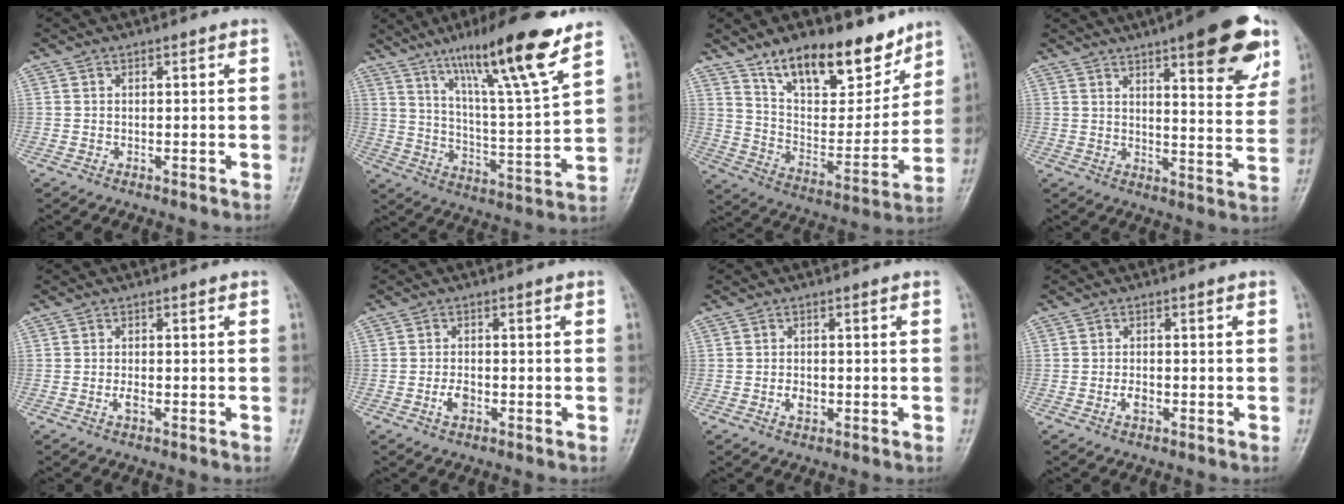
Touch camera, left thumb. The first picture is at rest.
{"total": 19.5, "force": [12.5, 2.1, 14.8], "torque": [-0.225, -0.061, 0.208]}
{"total": 19.6, "force": [13.8, 8.7, 10.9], "torque": [-0.115, -0.082, 0.235]}
{"total": 18.4, "force": [10.3, 5.1, 14.3], "torque": [-0.150, -0.041, 0.135]}
{"total": 1.4, "force": [-0.4, 0.6, 1.2], "torque": [-0.020, 0.000, -0.009]}
{"total": 2.5, "force": [-1.0, 1.4, 1.8], "torque": [-0.032, 0.006, -0.020]}
{"total": 2.0, "force": [-0.6, 1.4, 1.4], "torque": [-0.018, 0.002, -0.010]}
{"total": 1.8, "force": [-0.7, 1.0, 1.3], "torque": [-0.021, 0.002, -0.015]}